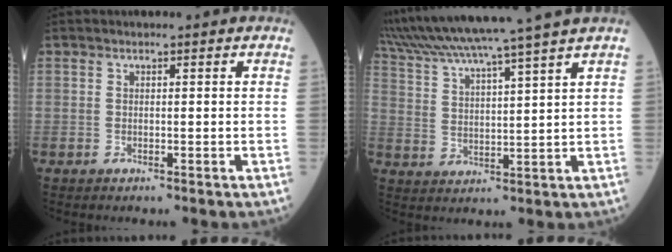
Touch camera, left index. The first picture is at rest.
{"total": 17.1, "force": [14.5, -2.1, 8.8], "torque": [-0.167, 0.001, 0.237]}